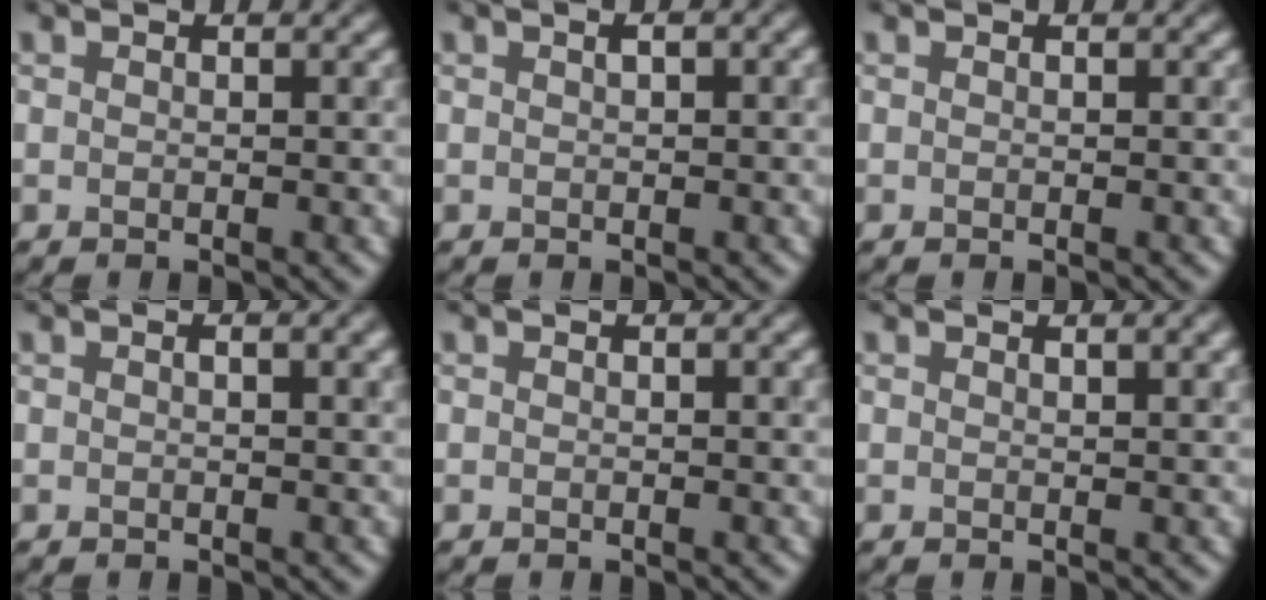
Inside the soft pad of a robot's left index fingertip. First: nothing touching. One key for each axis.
{"total": 1.4, "fx": 0.3, "fy": 0.3, "fz": 1.3, "tx": -0.019, "ty": 0.007, "tz": 0.002}
{"total": 0.0}
{"total": 2.8, "fx": 1.0, "fy": 1.1, "fz": 2.4, "tx": -0.018, "ty": 0.009, "tz": -0.003}
{"total": 0.7, "fx": 0.1, "fy": 0.2, "fz": 0.6, "tx": -0.005, "ty": 0.001, "tz": -0.001}
{"total": 1.9, "fx": 1.0, "fy": 0.5, "fz": 1.5, "tx": -0.013, "ty": 0.005, "tz": 0.007}